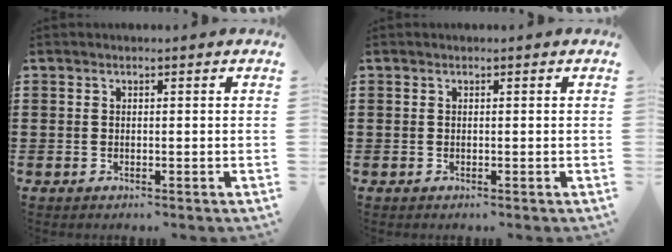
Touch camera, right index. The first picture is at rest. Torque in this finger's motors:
{"motor_torque": [-0.09, 0.09, 0.00, 0.00]}